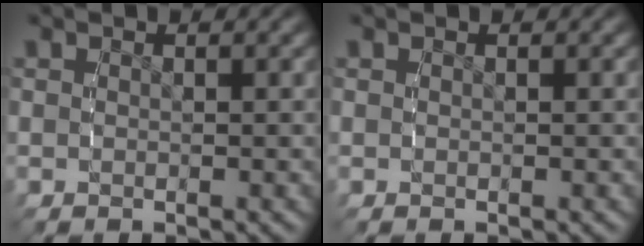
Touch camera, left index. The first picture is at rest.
{"total": 0.0}